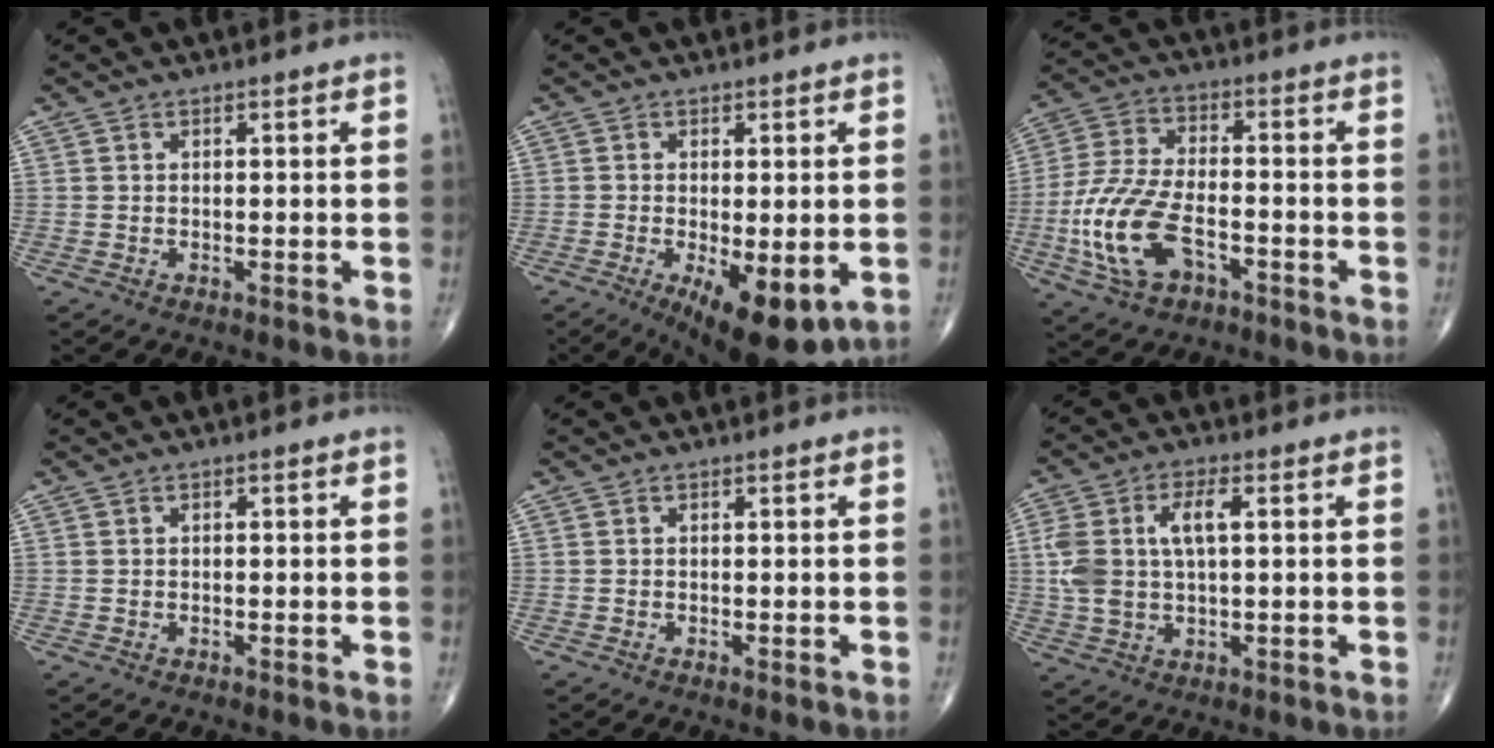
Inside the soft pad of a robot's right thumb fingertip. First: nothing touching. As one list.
[{"total": 11.7, "force": [-4.0, 4.5, 10.0], "torque": [-0.144, -0.018, -0.052]}, {"total": 14.4, "force": [-5.2, 7.5, 11.2], "torque": [-0.241, 0.022, -0.099]}, {"total": 0.0}, {"total": 0.0}, {"total": 9.6, "force": [1.5, 4.7, 8.3], "torque": [-0.185, 0.015, 0.033]}]